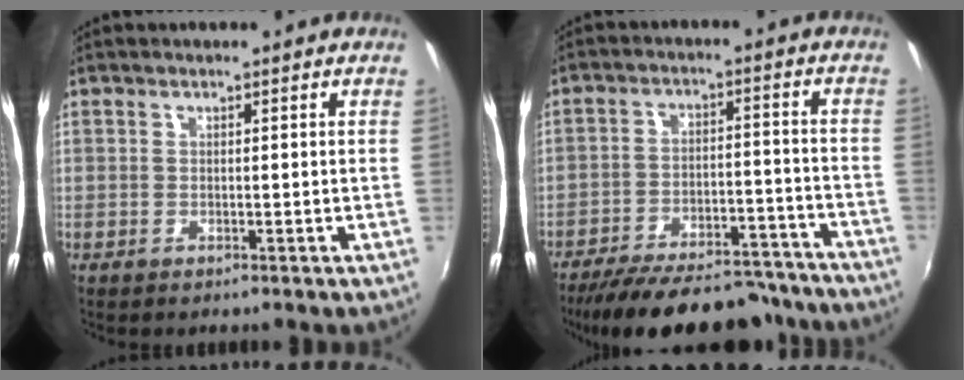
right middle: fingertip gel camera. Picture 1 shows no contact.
{"total": 23.3, "force": [-20.4, 6.6, 9.2], "torque": [-0.171, 0.004, -0.268]}